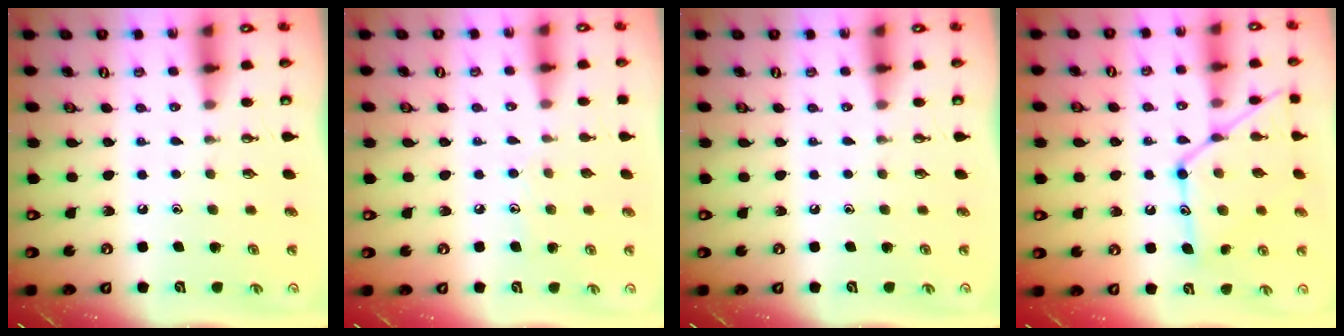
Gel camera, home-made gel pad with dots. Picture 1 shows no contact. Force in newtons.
{"total": 6.1, "press": 6.1, "slide": 0.5}
{"total": 0.0}
{"total": 17.1, "press": 17.1, "slide": 1.3}